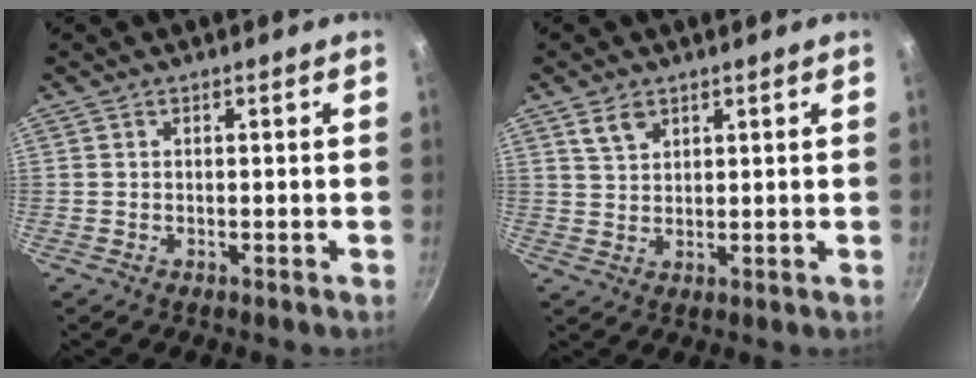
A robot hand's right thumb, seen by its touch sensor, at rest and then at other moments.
{"total": 3.9, "force": [2.4, 2.4, 2.0], "torque": [-0.029, -0.005, 0.049]}